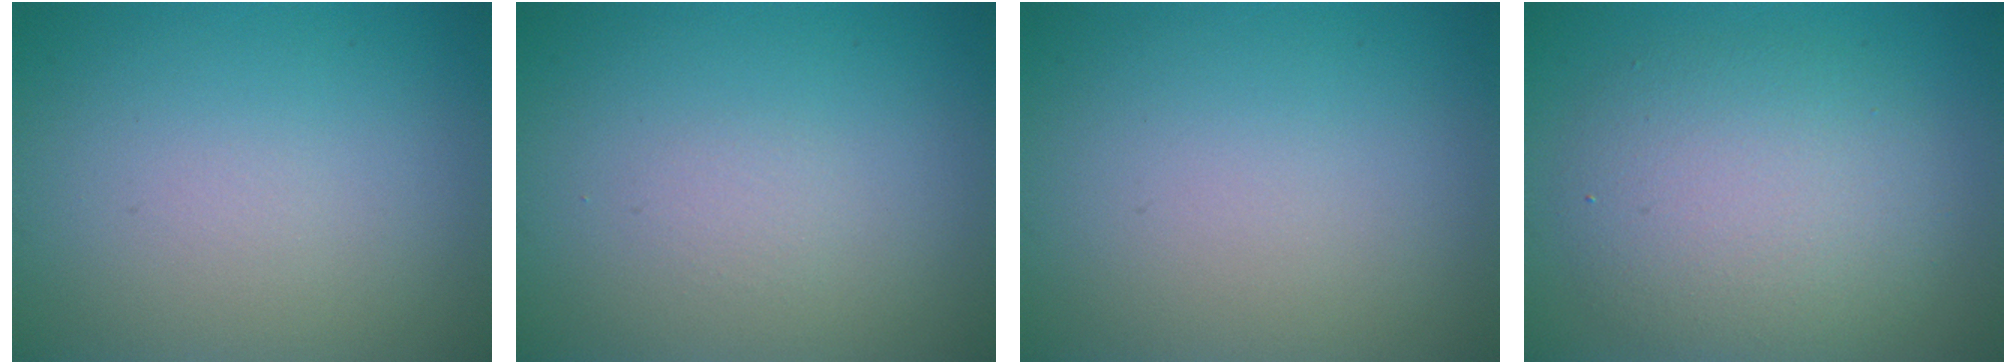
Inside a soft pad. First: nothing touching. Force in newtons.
{"total": 0.0}
{"total": 0.0}
{"total": 5.6, "press": 5.6, "slide": 0.2}